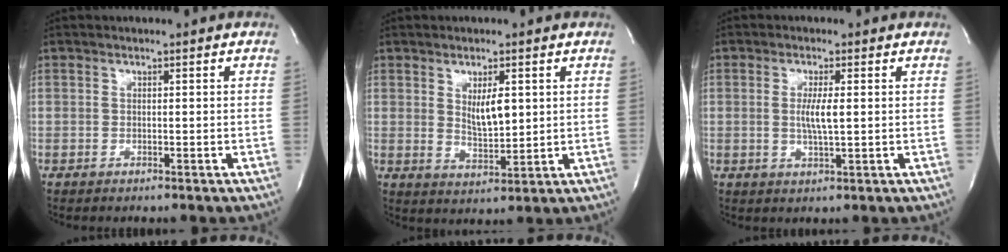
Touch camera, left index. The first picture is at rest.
{"total": 5.1, "force": [1.6, 1.7, 4.5], "torque": [-0.082, -0.007, 0.034]}
{"total": 3.8, "force": [0.3, 0.4, 3.8], "torque": [-0.075, -0.004, 0.006]}